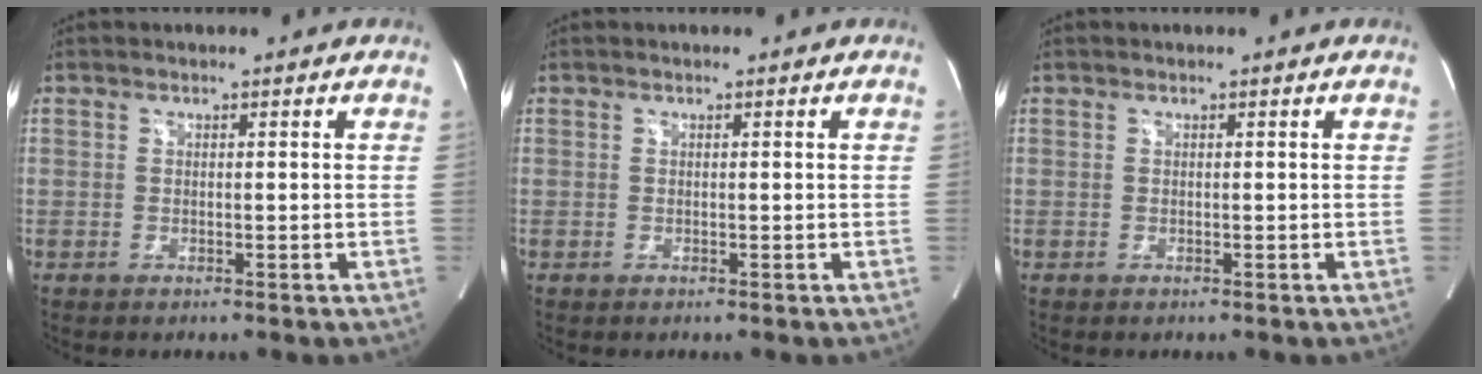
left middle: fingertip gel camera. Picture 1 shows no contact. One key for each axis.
{"total": 0.0}
{"total": 0.0}